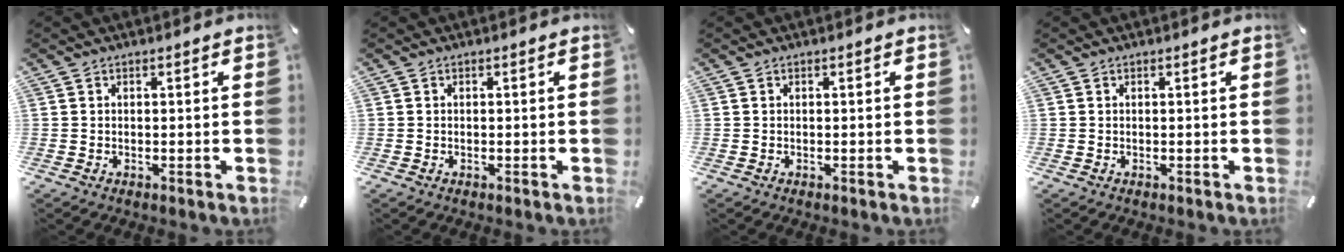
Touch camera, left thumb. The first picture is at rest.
{"total": 0.0}
{"total": 0.0}
{"total": 0.0}